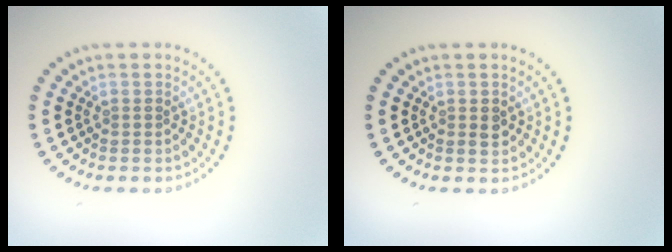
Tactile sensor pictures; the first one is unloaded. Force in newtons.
{"total": 1.2, "press": 1.2, "slide": 0.2}